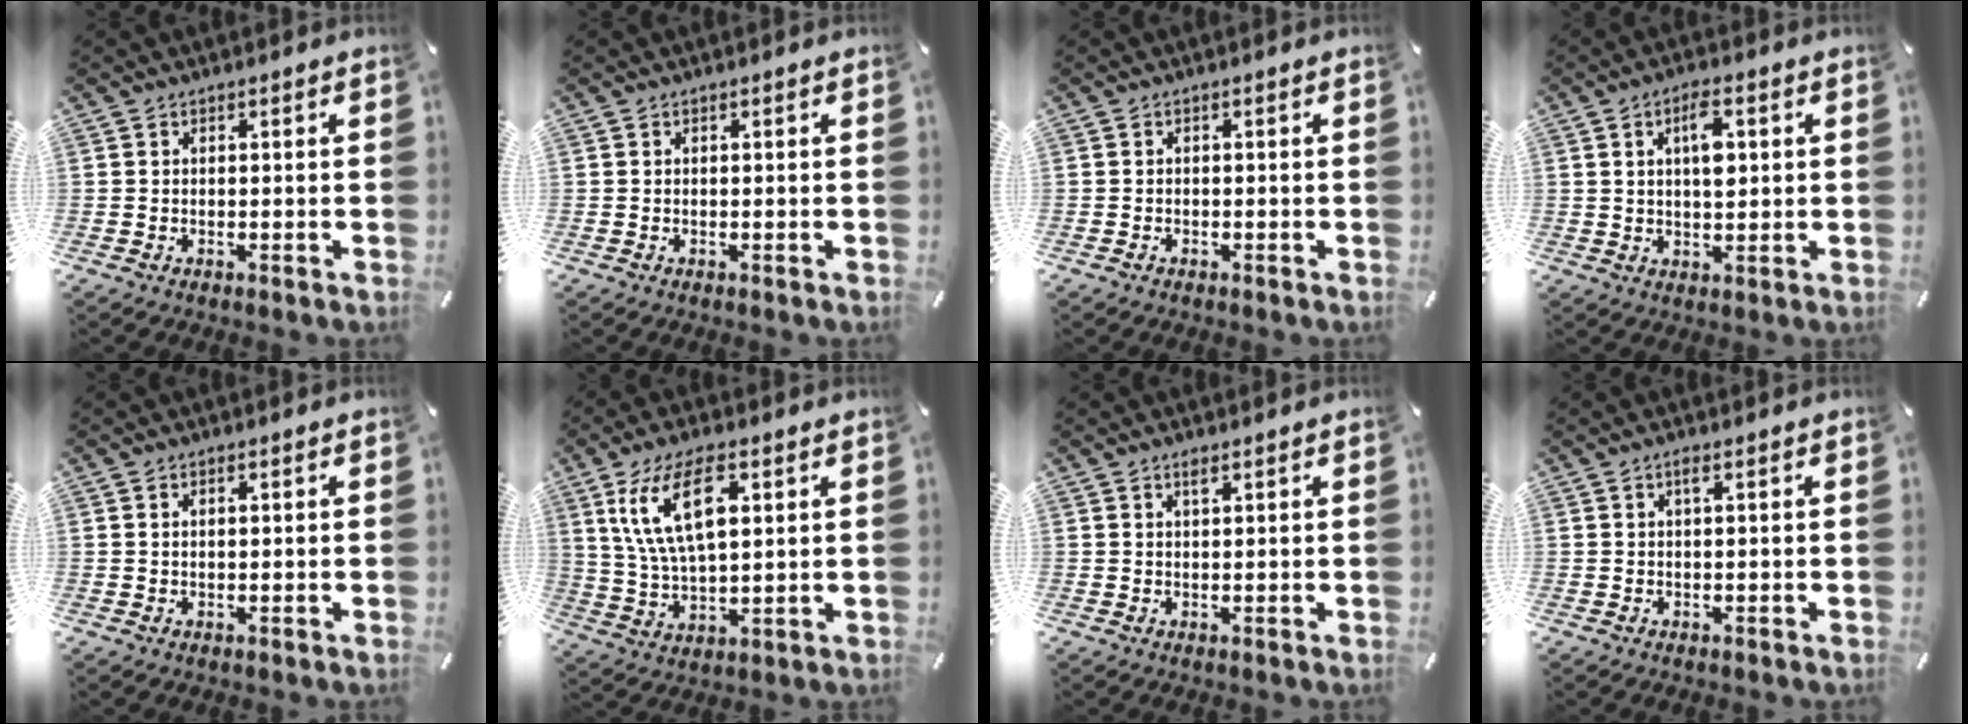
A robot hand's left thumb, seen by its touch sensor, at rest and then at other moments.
{"total": 0.0}
{"total": 0.8, "force": [-0.6, 0.5, 0.3], "torque": [-0.007, 0.001, -0.012]}
{"total": 7.0, "force": [1.9, 3.3, 5.8], "torque": [-0.089, -0.002, 0.025]}
{"total": 1.0, "force": [0.3, 0.6, 0.7], "torque": [-0.016, 0.004, 0.004]}
{"total": 13.6, "force": [5.8, 5.9, 10.8], "torque": [-0.245, 0.005, 0.101]}
{"total": 1.3, "force": [0.8, 0.3, 0.9], "torque": [-0.021, 0.000, 0.014]}
{"total": 1.5, "force": [0.4, 0.2, 1.4], "torque": [-0.029, 0.002, 0.007]}